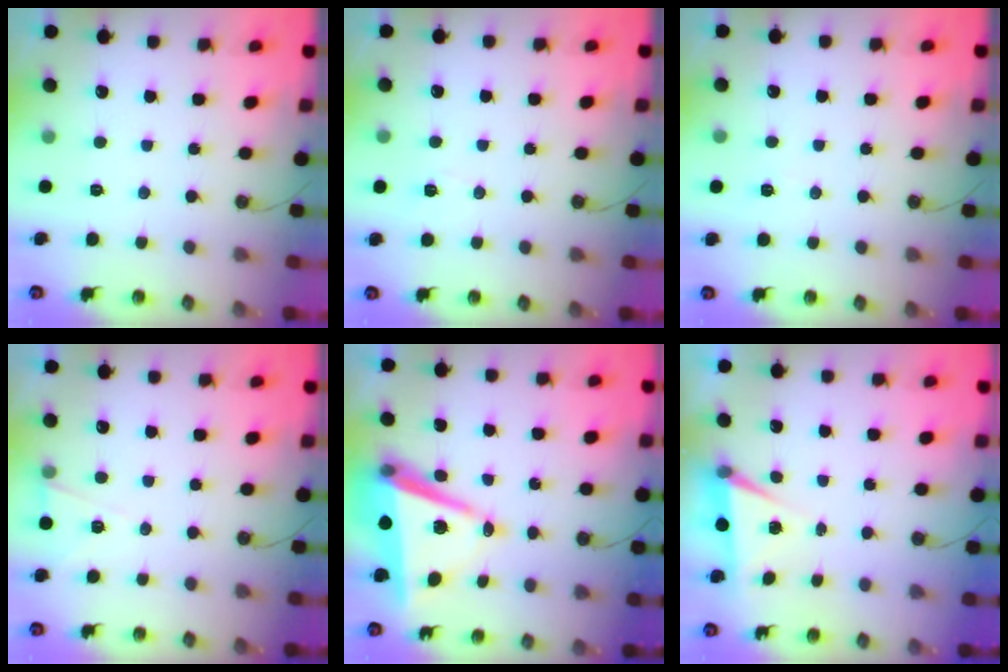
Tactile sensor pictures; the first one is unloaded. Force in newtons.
{"total": 3.7, "press": 3.6, "slide": 0.9}
{"total": 3.9, "press": 2.1, "slide": 3.3}
{"total": 5.4, "press": 3.3, "slide": 4.2}
{"total": 10.3, "press": 9.6, "slide": 3.9}
{"total": 5.6, "press": 3.2, "slide": 4.6}